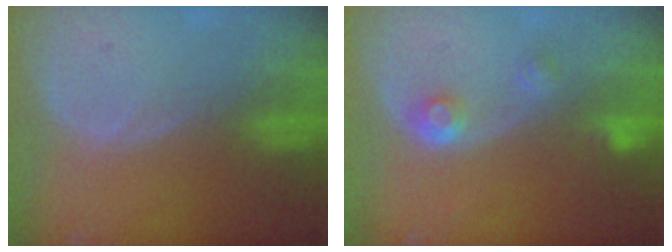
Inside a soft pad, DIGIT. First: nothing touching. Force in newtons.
{"total": 2.9, "press": 2.7, "slide": 1.0}